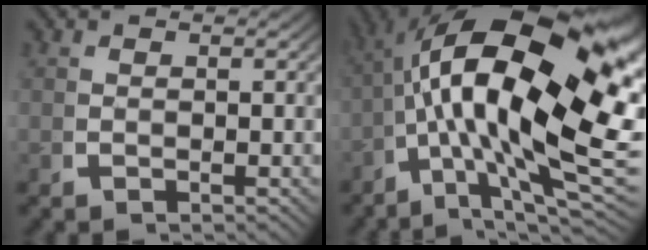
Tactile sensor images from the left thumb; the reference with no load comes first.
{"total": 21.7, "force": [0.9, 12.3, 17.9], "torque": [-0.299, -0.049, 0.031]}